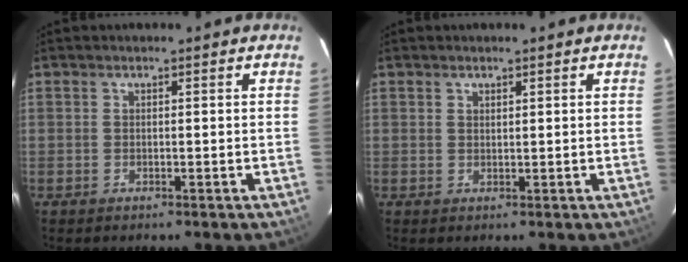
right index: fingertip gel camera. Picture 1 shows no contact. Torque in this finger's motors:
{"motor_torque": [-0.12, -0.02, -0.02, -0.01]}